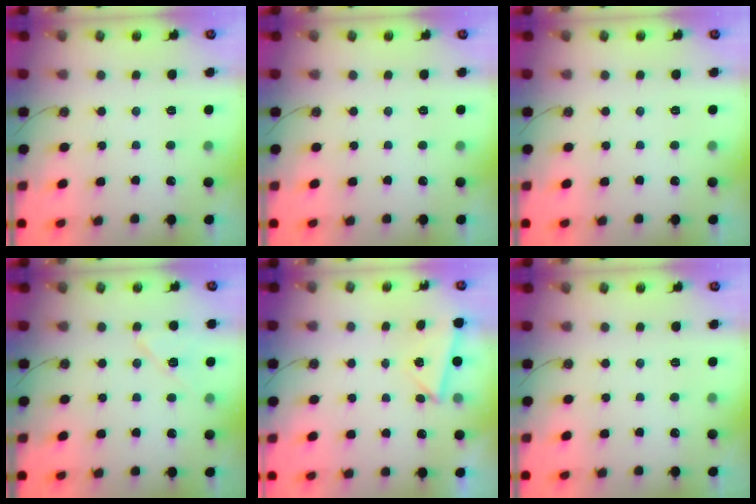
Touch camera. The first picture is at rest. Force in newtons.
{"total": 0.0}
{"total": 0.0}
{"total": 7.8, "press": 7.8, "slide": 0.9}
{"total": 2.9, "press": 2.8, "slide": 0.7}
{"total": 0.0}